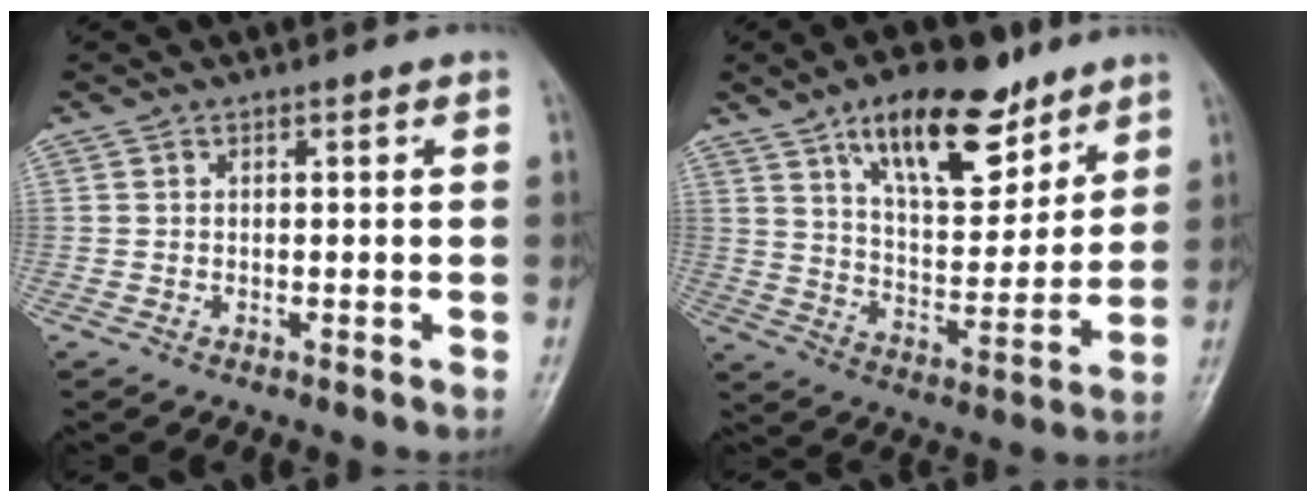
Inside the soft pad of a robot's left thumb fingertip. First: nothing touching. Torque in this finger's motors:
{"motor_torque": [1.56, 1.51, 1.39, -1.38, 0.24]}